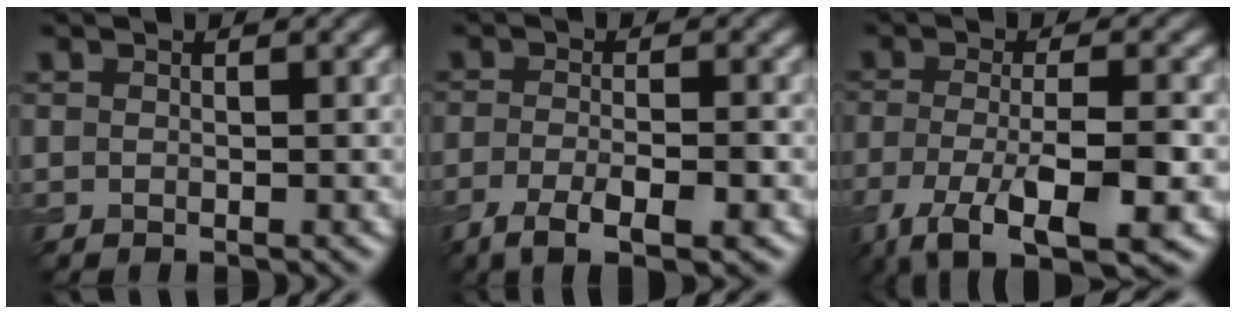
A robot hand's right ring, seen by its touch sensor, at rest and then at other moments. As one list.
[{"total": 5.0, "force": [-2.6, 1.3, 4.0], "torque": [-0.076, -0.008, -0.050]}, {"total": 9.3, "force": [-4.7, 2.8, 7.6], "torque": [-0.138, -0.014, -0.083]}]